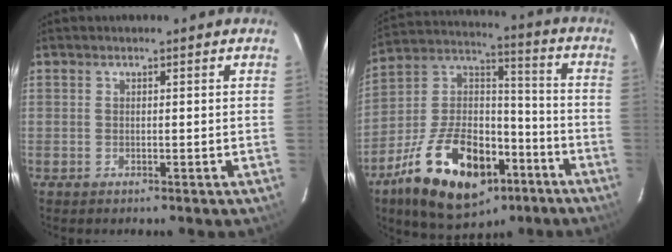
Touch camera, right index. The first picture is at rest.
{"total": 23.4, "force": [-12.2, 12.6, 15.5], "torque": [-0.304, 0.019, -0.188]}